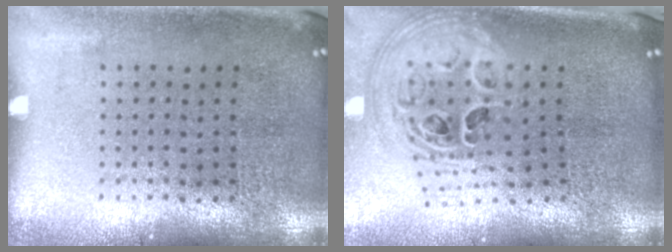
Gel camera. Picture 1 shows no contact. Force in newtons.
{"total": 3.0, "press": 2.0, "slide": 2.2}